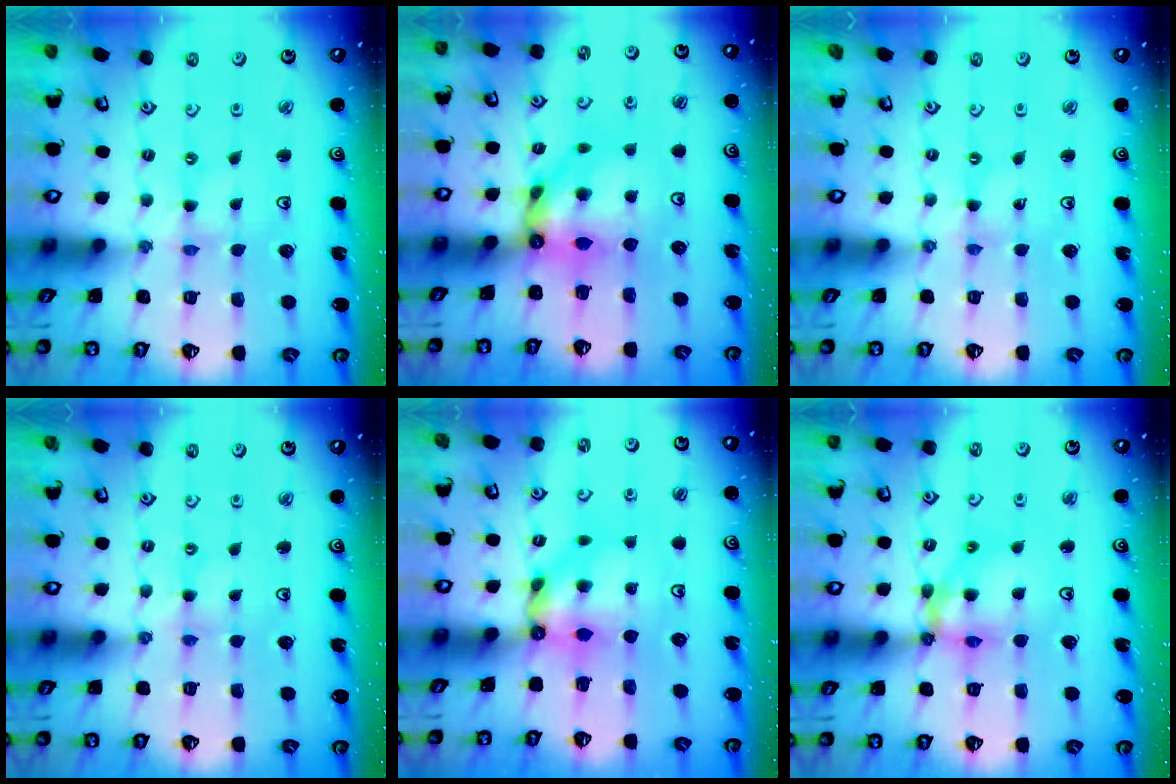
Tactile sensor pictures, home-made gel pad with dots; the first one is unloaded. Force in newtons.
{"total": 10.2, "press": 10.2, "slide": 1.2}
{"total": 0.0}
{"total": 1.8, "press": 1.8, "slide": 0.4}
{"total": 8.0, "press": 7.9, "slide": 0.5}
{"total": 12.5, "press": 12.4, "slide": 1.5}